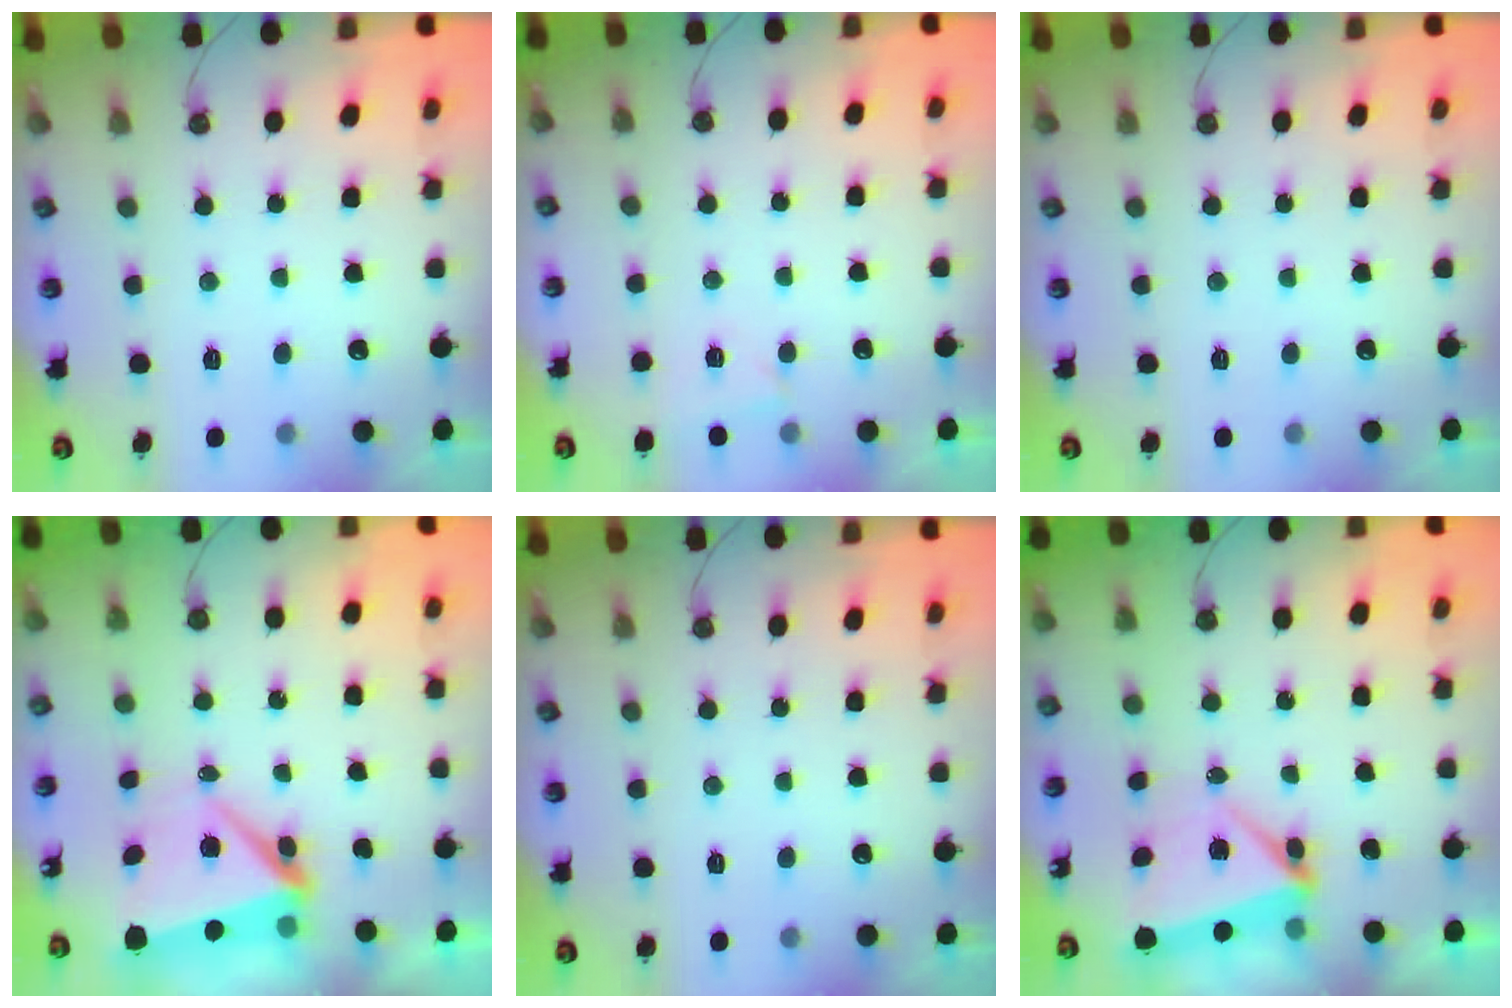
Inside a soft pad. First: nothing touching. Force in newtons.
{"total": 2.8, "press": 2.7, "slide": 0.6}
{"total": 0.0}
{"total": 7.5, "press": 7.4, "slide": 1.3}
{"total": 0.0}
{"total": 7.6, "press": 4.7, "slide": 6.0}